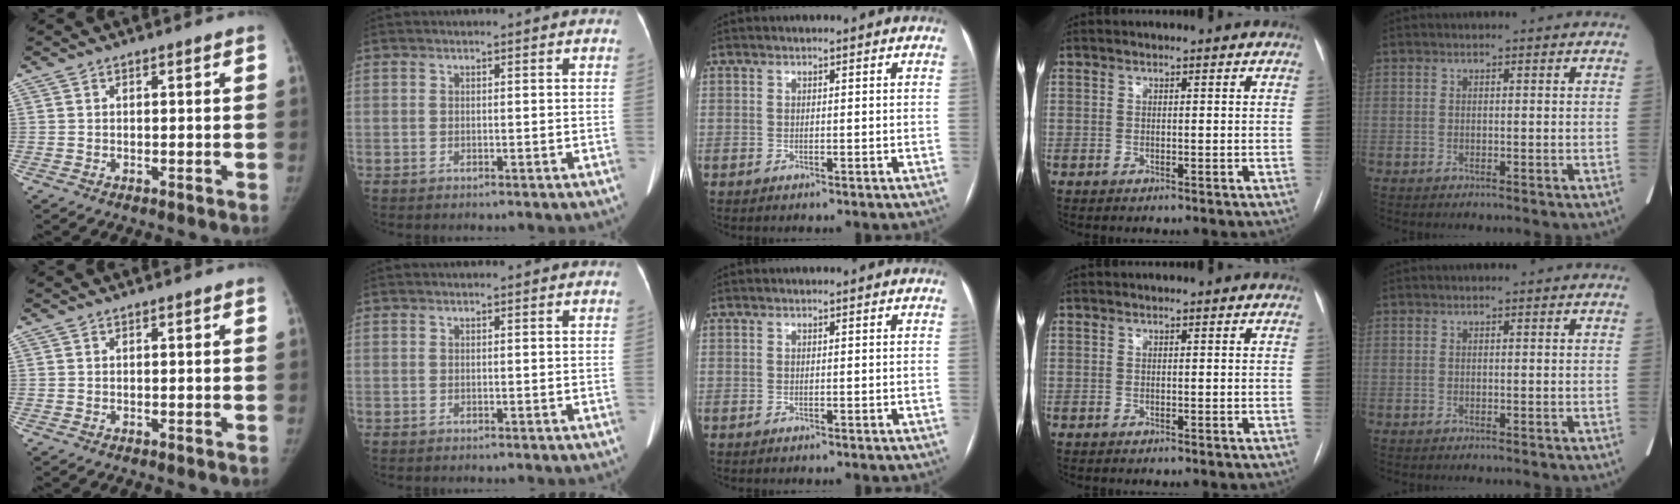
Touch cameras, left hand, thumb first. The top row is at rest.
{}